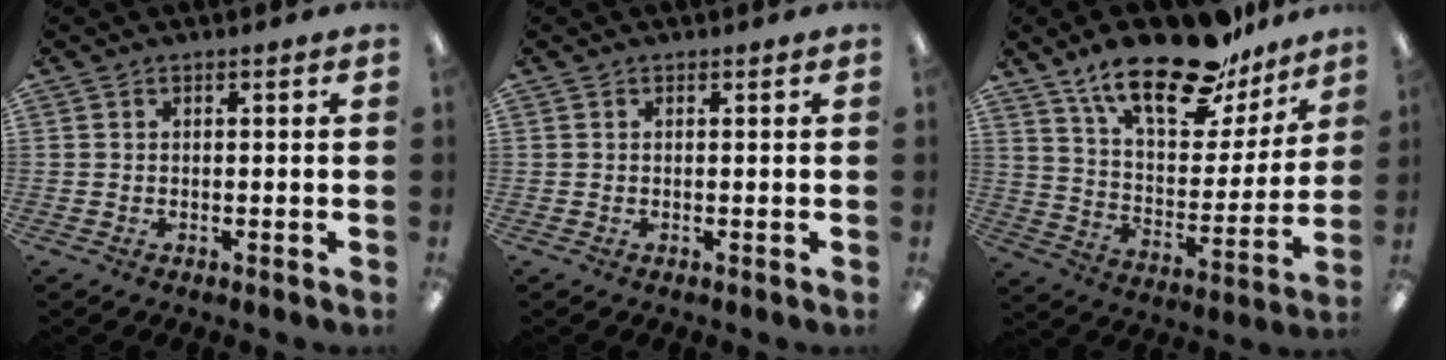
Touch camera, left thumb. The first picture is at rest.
{"total": 0.0}
{"total": 22.1, "force": [16.2, 8.6, 12.4], "torque": [-0.201, -0.103, 0.279]}